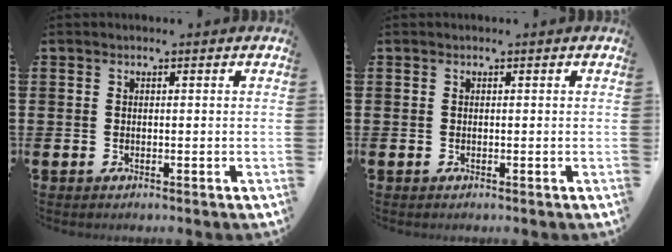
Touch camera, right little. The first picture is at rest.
{"total": 0.0}